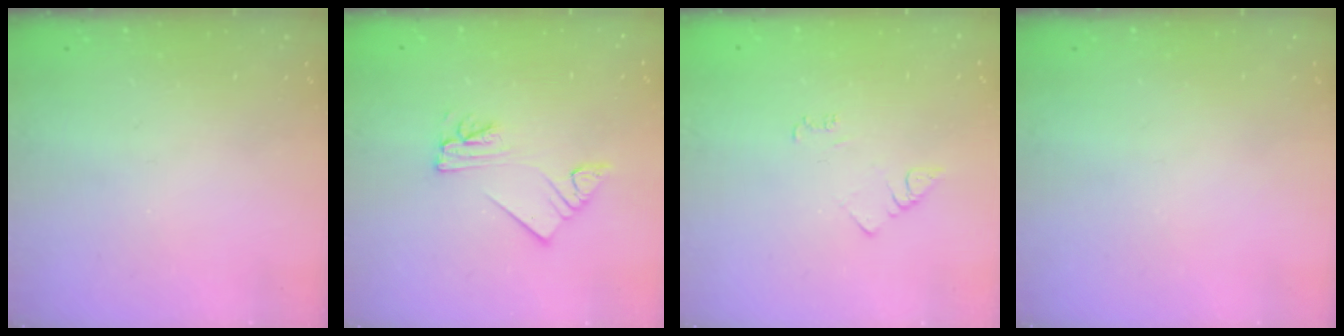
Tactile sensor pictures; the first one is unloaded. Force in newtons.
{"total": 5.4, "press": 5.4, "slide": 0.6}
{"total": 3.8, "press": 3.7, "slide": 0.5}
{"total": 0.0}